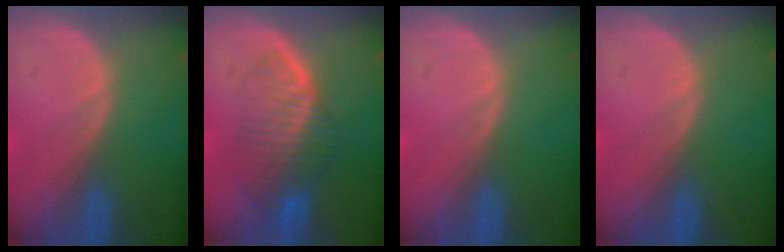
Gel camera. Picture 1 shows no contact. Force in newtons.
{"total": 7.6, "press": 6.9, "slide": 3.2}
{"total": 0.0}
{"total": 0.0}